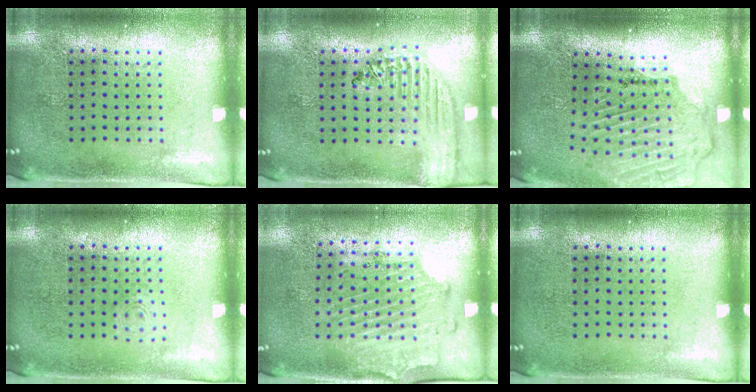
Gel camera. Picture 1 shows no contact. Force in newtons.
{"total": 2.0, "press": 1.8, "slide": 0.9}
{"total": 1.9, "press": 1.8, "slide": 0.3}
{"total": 0.6, "press": 0.6, "slide": 0.1}
{"total": 1.7, "press": 1.4, "slide": 0.9}
{"total": 0.0}